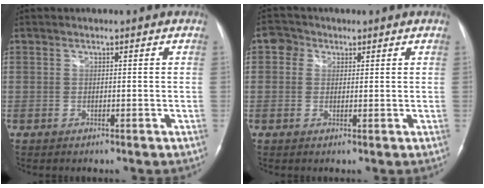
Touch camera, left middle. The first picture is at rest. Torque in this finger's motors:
{"motor_torque": [0.16, -0.05, -0.08, 0.01]}